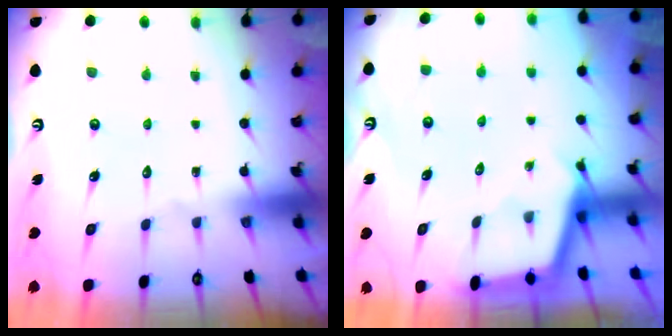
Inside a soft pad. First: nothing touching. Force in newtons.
{"total": 2.3, "press": 2.3, "slide": 0.1}